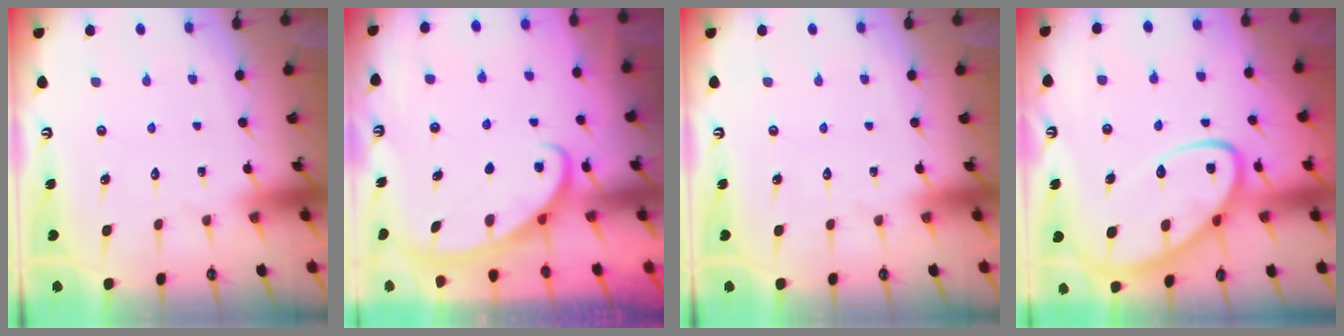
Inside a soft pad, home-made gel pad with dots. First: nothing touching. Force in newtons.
{"total": 2.5, "press": 2.5, "slide": 0.4}
{"total": 0.0}
{"total": 11.9, "press": 11.8, "slide": 1.2}